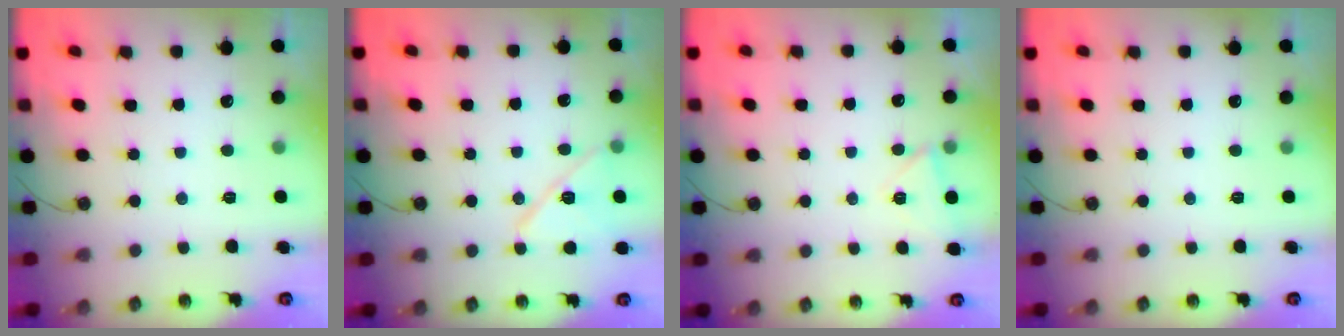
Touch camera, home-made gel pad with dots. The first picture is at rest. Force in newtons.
{"total": 12.6, "press": 12.6, "slide": 0.8}
{"total": 4.0, "press": 3.3, "slide": 2.2}
{"total": 0.0}